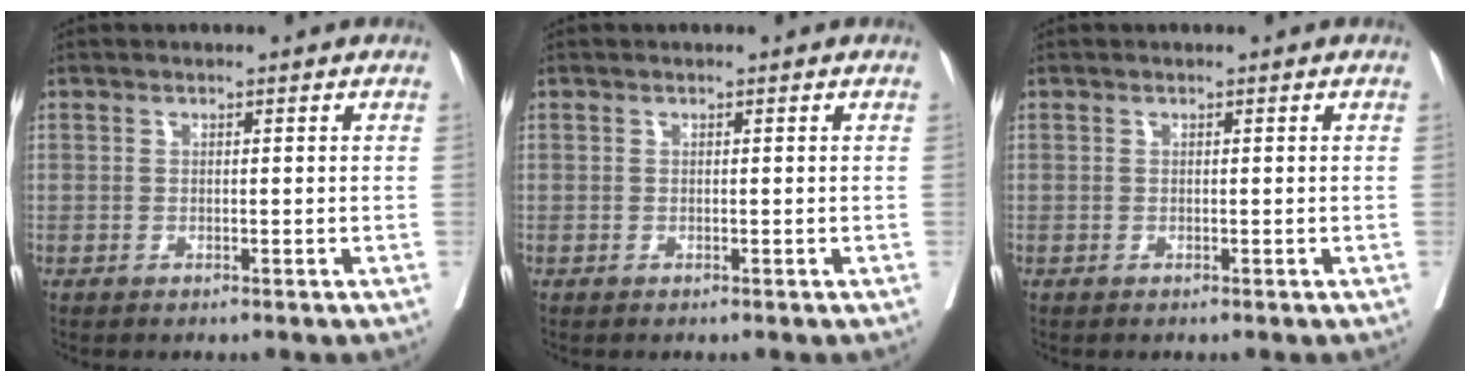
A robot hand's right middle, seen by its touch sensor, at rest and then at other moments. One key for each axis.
{"total": 0.0}
{"total": 0.0}